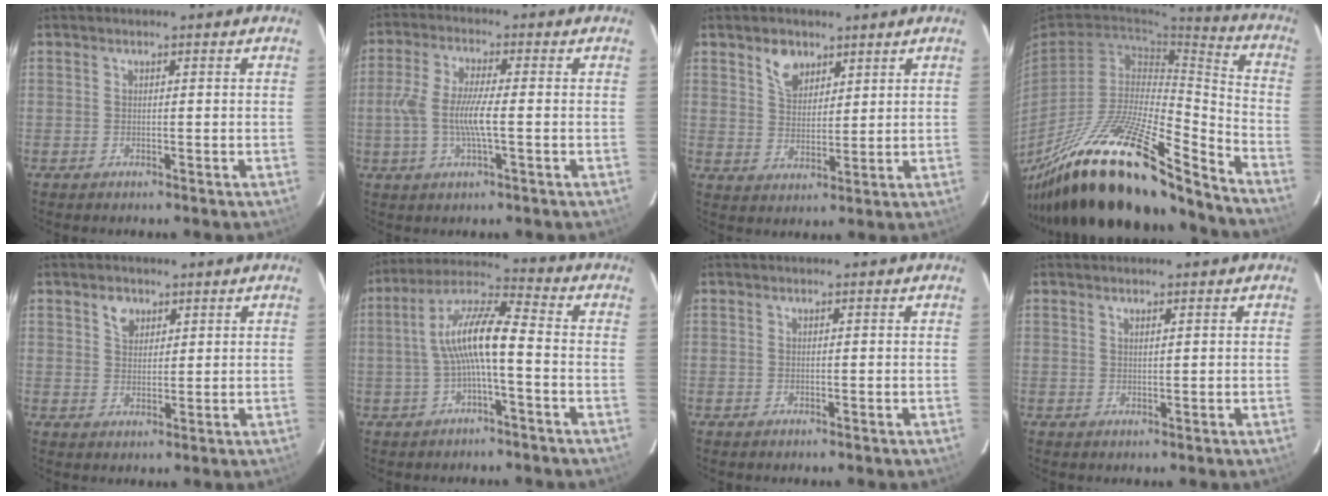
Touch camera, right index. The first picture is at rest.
{"total": 8.3, "force": [-1.3, 1.5, 8.1], "torque": [-0.163, -0.001, -0.027]}
{"total": 5.6, "force": [3.6, 3.5, 2.5], "torque": [-0.035, 0.005, 0.068]}
{"total": 29.3, "force": [-21.6, 6.7, 18.7], "torque": [-0.322, -0.039, -0.362]}
{"total": 3.3, "force": [1.9, 2.4, 1.3], "torque": [-0.015, 0.009, 0.035]}
{"total": 9.7, "force": [-1.6, 1.6, 9.5], "torque": [-0.198, 0.021, -0.032]}
{"total": 0.0}
{"total": 0.8, "force": [0.6, 0.1, 0.5], "torque": [-0.009, 0.001, 0.012]}